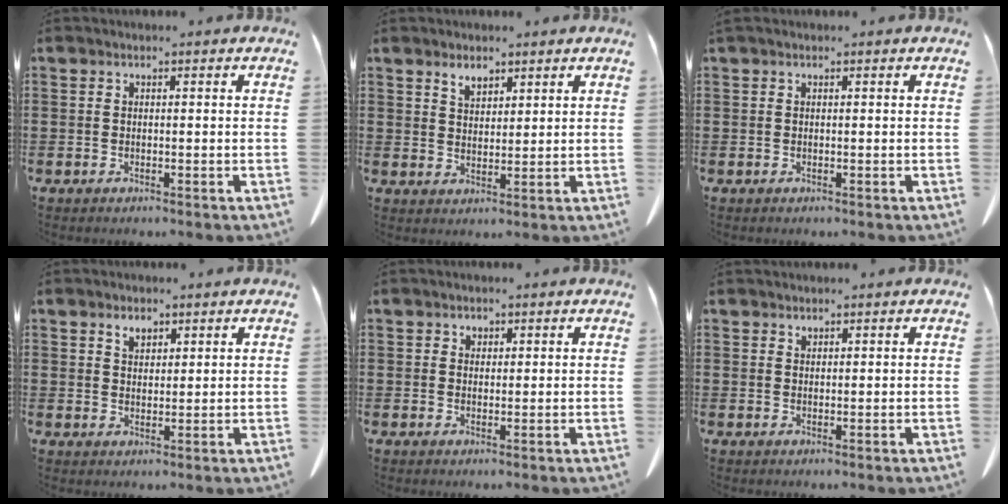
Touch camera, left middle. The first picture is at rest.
{"total": 2.9, "force": [2.2, 1.4, 1.1], "torque": [-0.018, -0.002, 0.041]}
{"total": 0.0}
{"total": 2.4, "force": [1.8, 1.3, 1.1], "torque": [-0.017, -0.002, 0.032]}
{"total": 1.1, "force": [0.8, 0.7, 0.2], "torque": [-0.007, 0.001, 0.017]}
{"total": 1.1, "force": [1.1, 0.2, 0.0], "torque": [-0.003, -0.002, 0.023]}